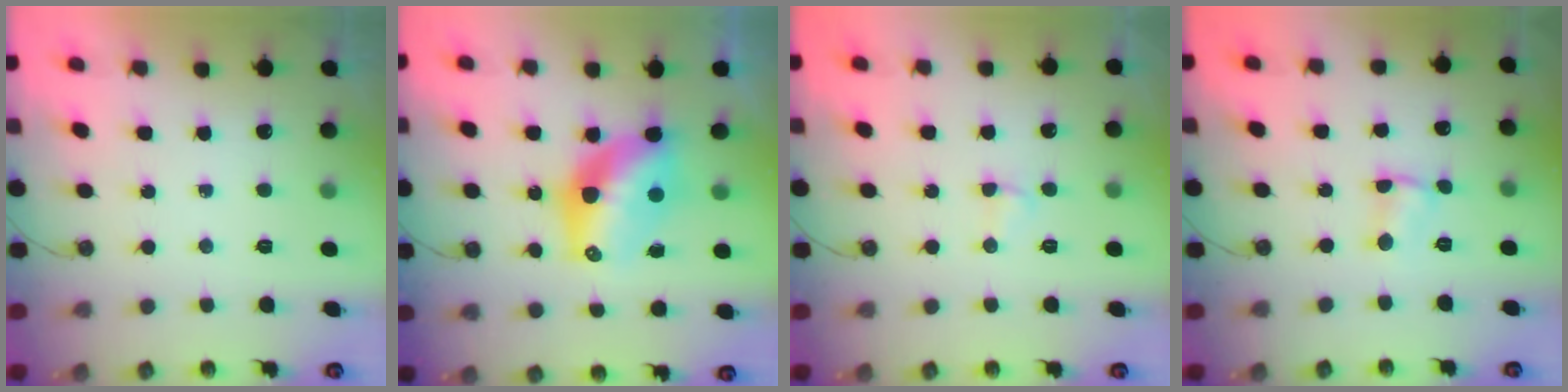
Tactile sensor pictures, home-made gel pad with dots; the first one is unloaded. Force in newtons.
{"total": 11.9, "press": 11.8, "slide": 1.2}
{"total": 2.9, "press": 2.8, "slide": 0.6}
{"total": 2.9, "press": 2.8, "slide": 0.3}